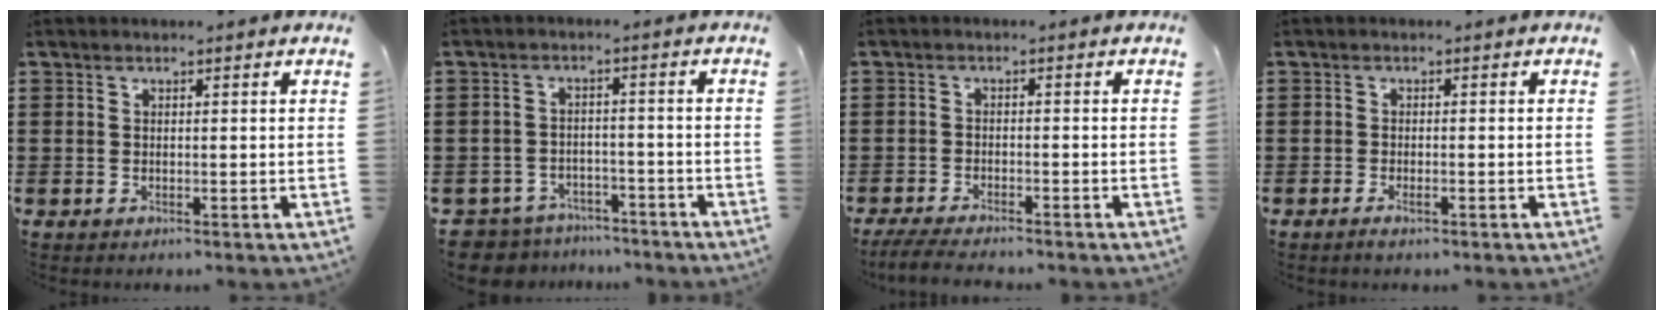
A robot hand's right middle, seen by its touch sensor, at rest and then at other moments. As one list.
[{"total": 4.2, "force": [-4.1, 0.8, -0.3], "torque": [-0.010, -0.002, -0.091]}, {"total": 3.4, "force": [-3.2, 0.2, 1.0], "torque": [-0.033, -0.009, -0.068]}, {"total": 1.2, "force": [-0.7, 0.3, 0.9], "torque": [-0.017, -0.004, -0.012]}]